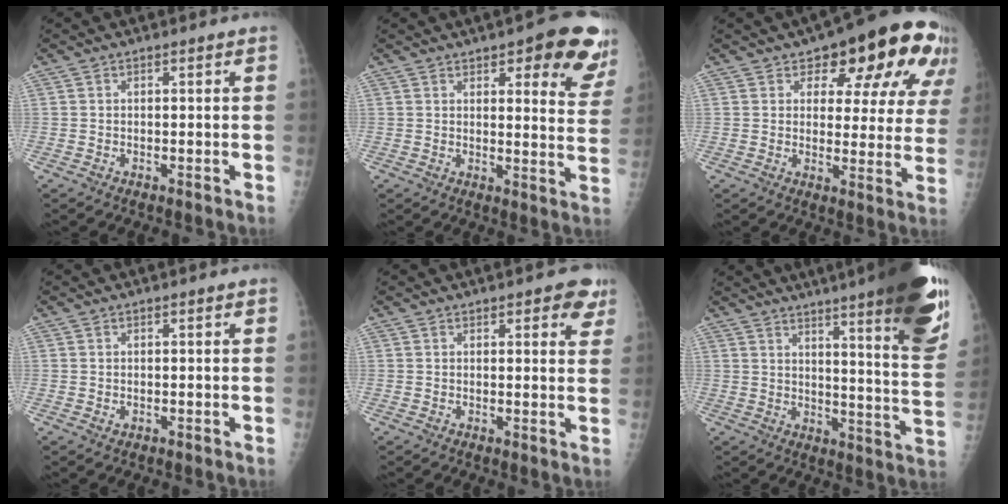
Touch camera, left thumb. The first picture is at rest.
{"total": 13.9, "force": [8.1, 4.8, 10.2], "torque": [-0.073, -0.039, 0.086]}
{"total": 17.5, "force": [10.3, 8.5, 11.2], "torque": [-0.096, -0.031, 0.120]}
{"total": 0.7, "force": [0.0, 0.5, 0.4], "torque": [-0.005, 0.000, 0.001]}
{"total": 5.1, "force": [2.9, 2.2, 3.5], "torque": [-0.010, -0.009, 0.026]}
{"total": 24.2, "force": [15.4, 3.0, 18.4], "torque": [-0.226, -0.074, 0.200]}